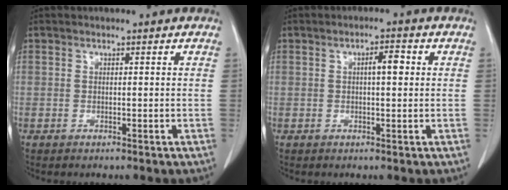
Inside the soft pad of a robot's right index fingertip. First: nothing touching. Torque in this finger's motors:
{"motor_torque": [0.20, -0.02, 0.09, 0.03]}